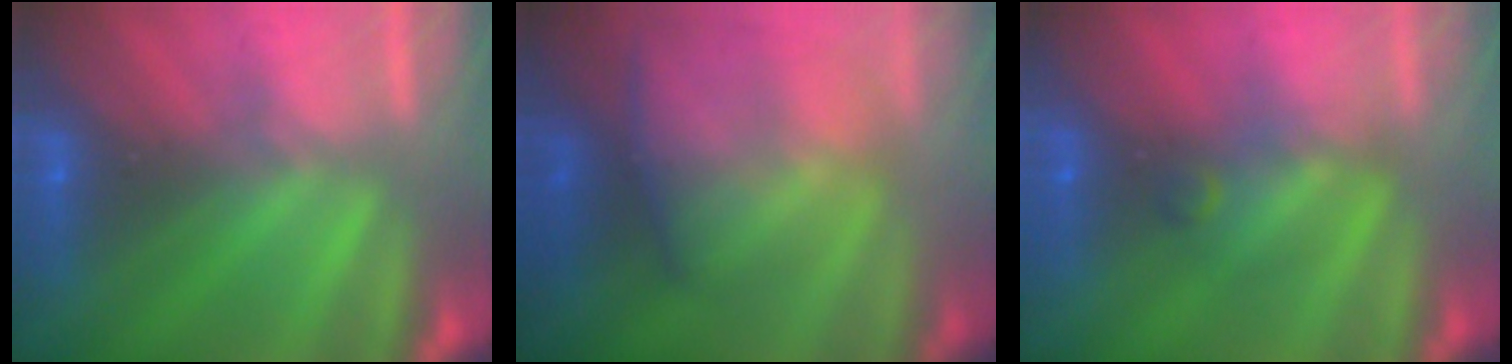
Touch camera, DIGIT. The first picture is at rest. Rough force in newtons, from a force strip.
{"total": 8.3}
{"total": 2.4}